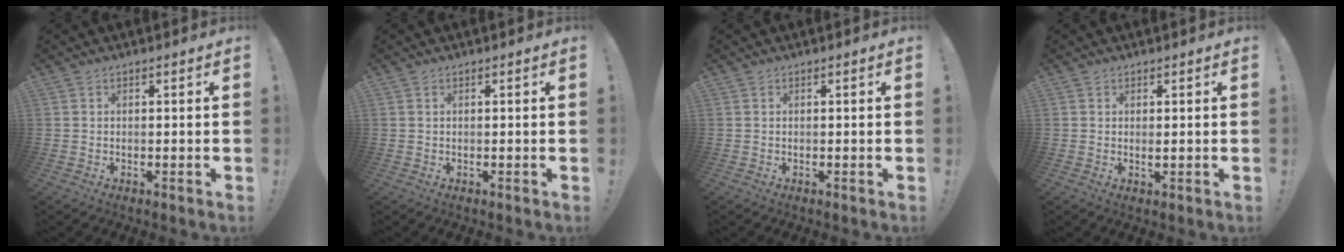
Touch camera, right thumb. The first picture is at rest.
{"total": 0.0}
{"total": 0.0}
{"total": 1.0, "force": [0.6, 0.4, 0.7], "torque": [-0.002, -0.006, 0.008]}